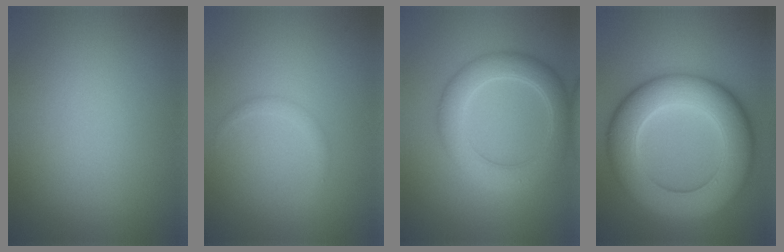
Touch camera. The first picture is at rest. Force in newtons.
{"total": 1.0, "press": 1.0, "slide": 0.0}
{"total": 5.0, "press": 5.0, "slide": 0.1}
{"total": 11.2, "press": 11.2, "slide": 0.3}